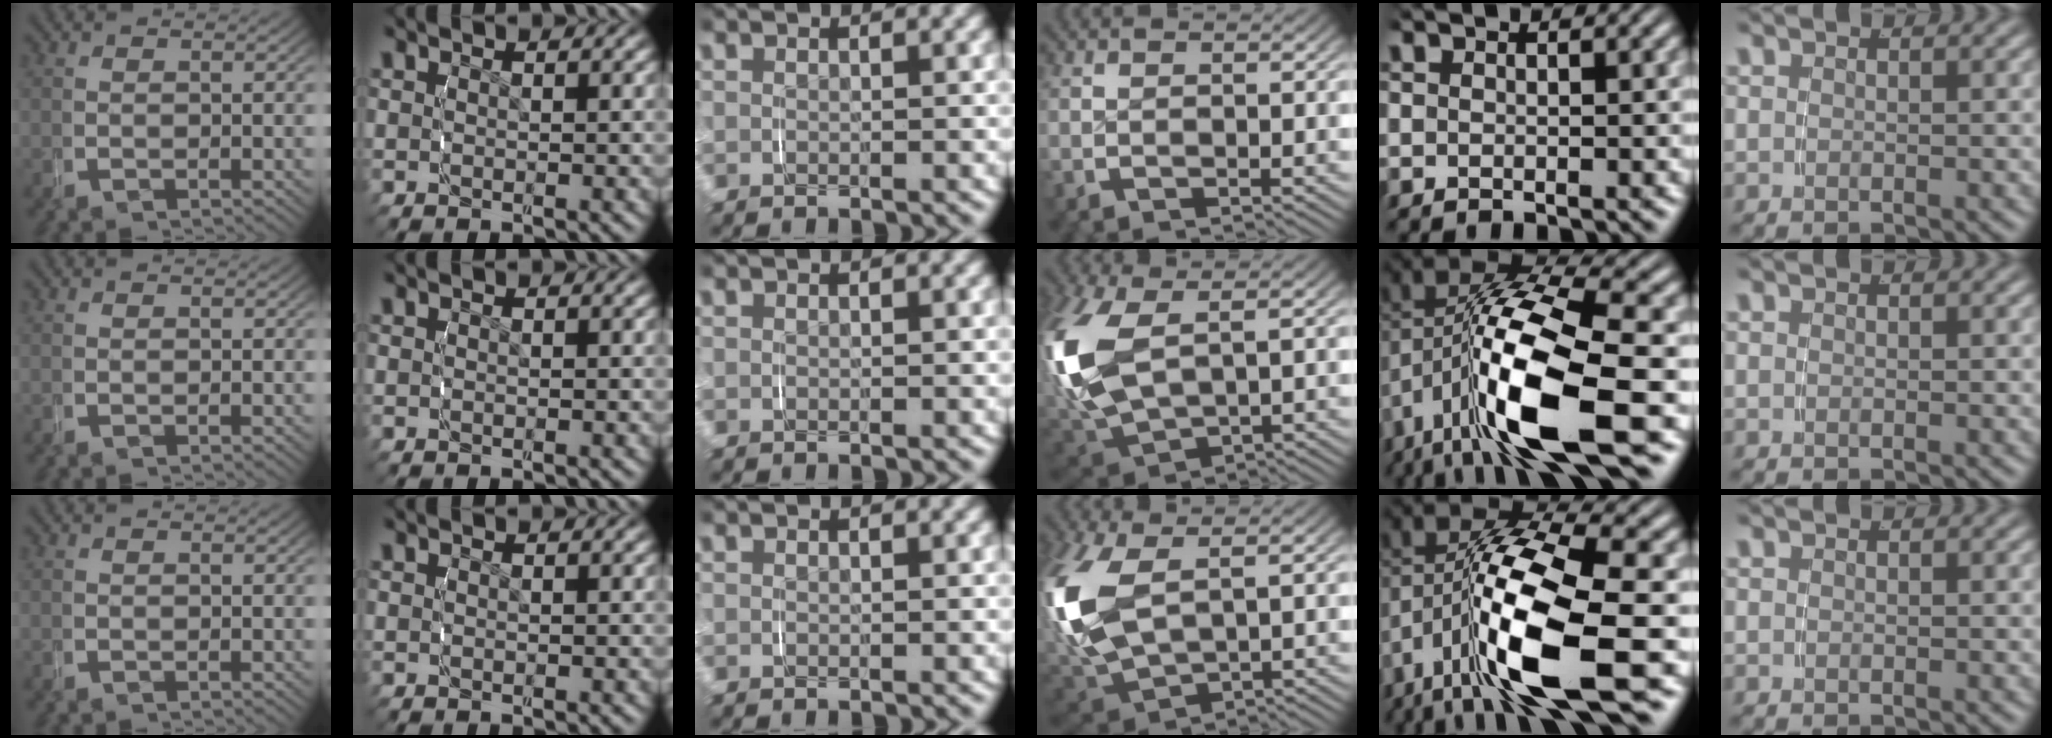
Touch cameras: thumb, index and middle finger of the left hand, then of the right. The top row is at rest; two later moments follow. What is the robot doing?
{"motion": "grasp_and_lifting", "object": "knife"}